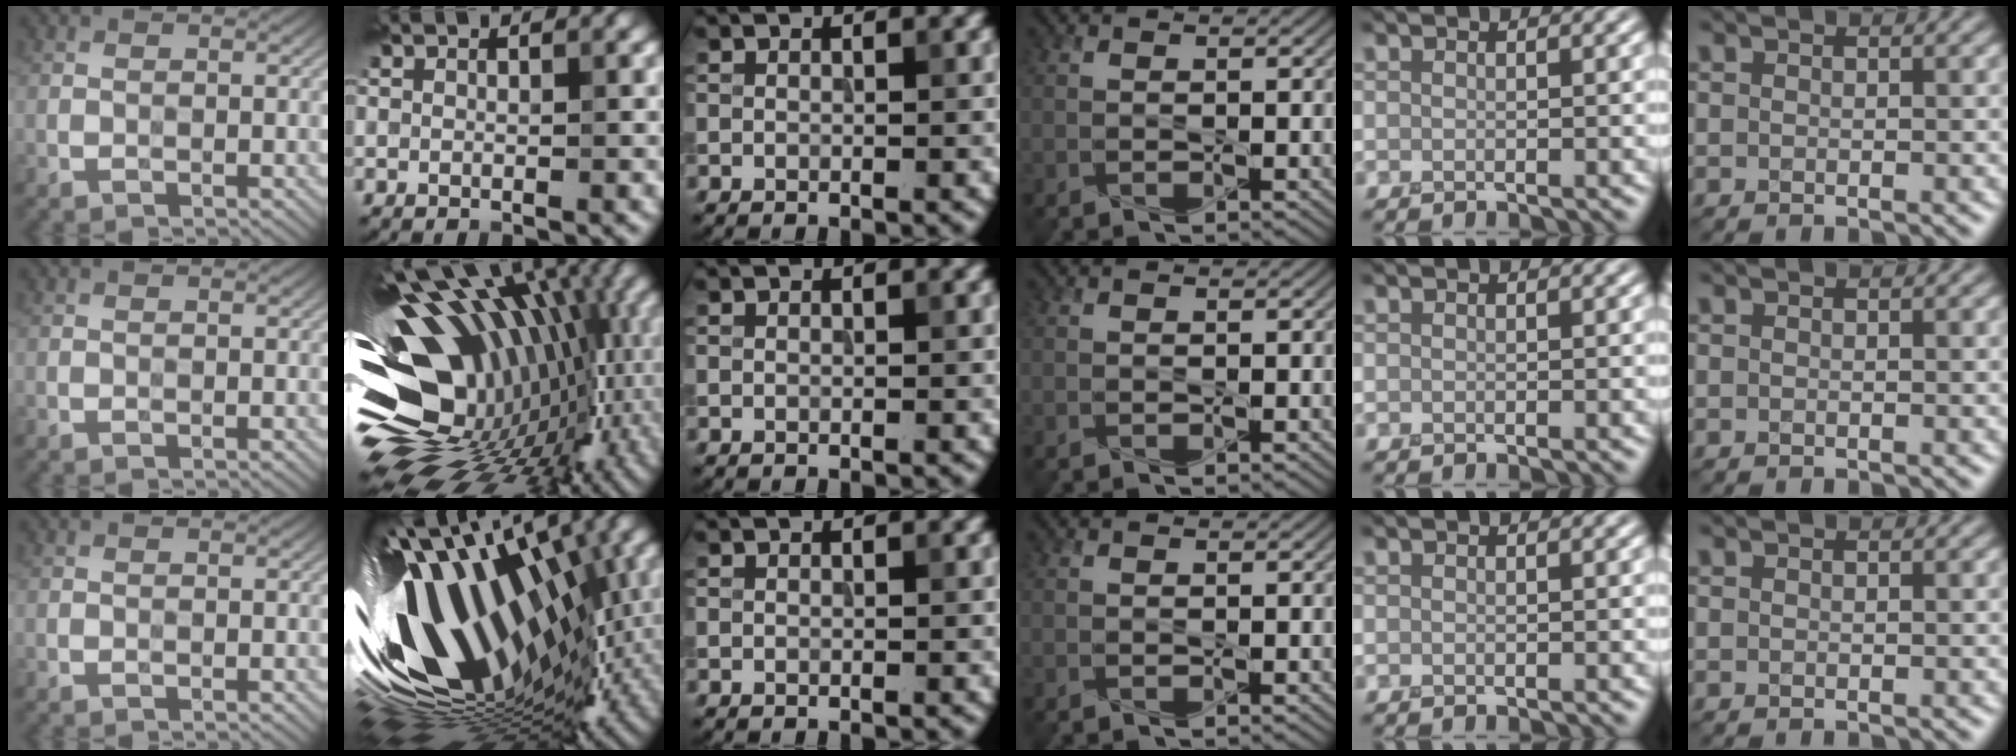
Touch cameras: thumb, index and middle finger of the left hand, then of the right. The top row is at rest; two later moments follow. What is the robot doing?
{"motion": "press", "object": "sticky note"}